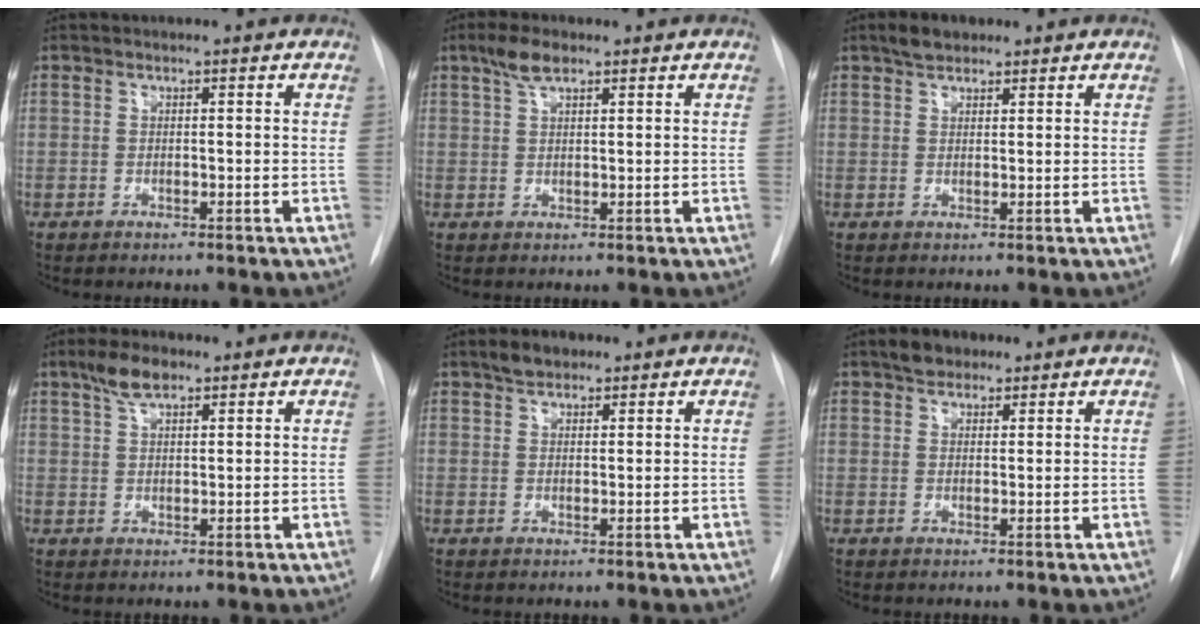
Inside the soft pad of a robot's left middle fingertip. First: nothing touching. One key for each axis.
{"total": 3.4, "fx": 2.3, "fy": 1.1, "fz": 2.3, "tx": -0.049, "ty": 0.010, "tz": 0.045}
{"total": 3.0, "fx": 2.3, "fy": 1.5, "fz": 1.3, "tx": -0.026, "ty": 0.011, "tz": 0.037}
{"total": 4.0, "fx": 2.8, "fy": 1.4, "fz": 2.6, "tx": -0.055, "ty": 0.010, "tz": 0.053}
{"total": 2.8, "fx": 2.1, "fy": 1.5, "fz": 1.1, "tx": -0.022, "ty": 0.009, "tz": 0.034}
{"total": 3.2, "fx": 2.3, "fy": 1.9, "fz": 1.1, "tx": -0.019, "ty": 0.011, "tz": 0.036}